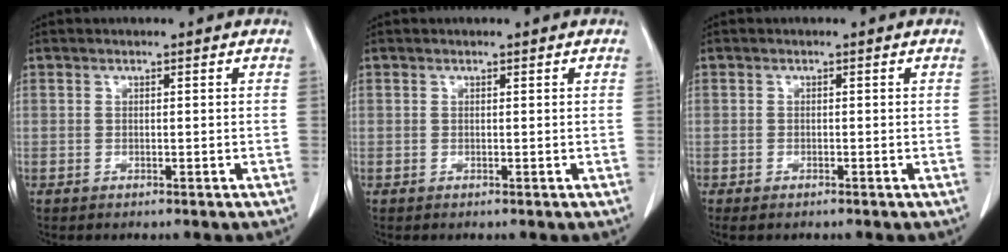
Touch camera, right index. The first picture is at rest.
{"total": 0.0}
{"total": 1.0, "force": [-0.7, 0.3, 0.6], "torque": [-0.011, -0.003, -0.009]}